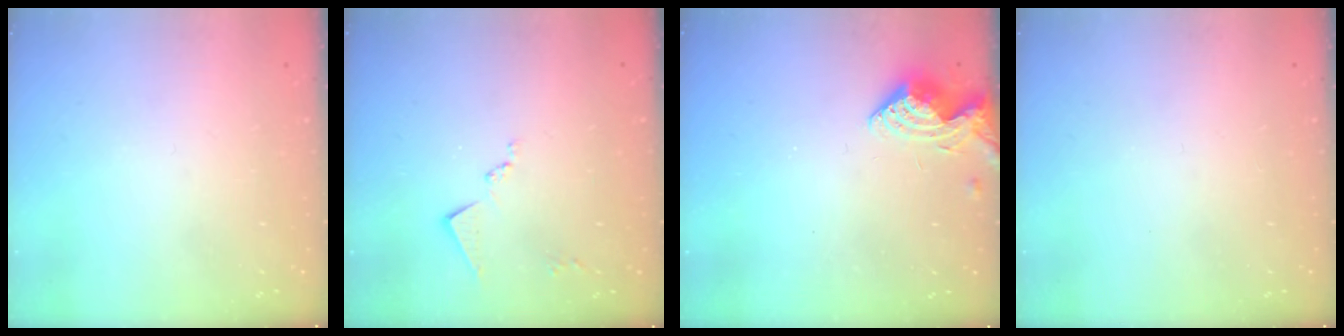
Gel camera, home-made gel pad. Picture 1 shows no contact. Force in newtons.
{"total": 8.8, "press": 8.8, "slide": 0.4}
{"total": 8.3, "press": 8.3, "slide": 0.4}
{"total": 0.0}